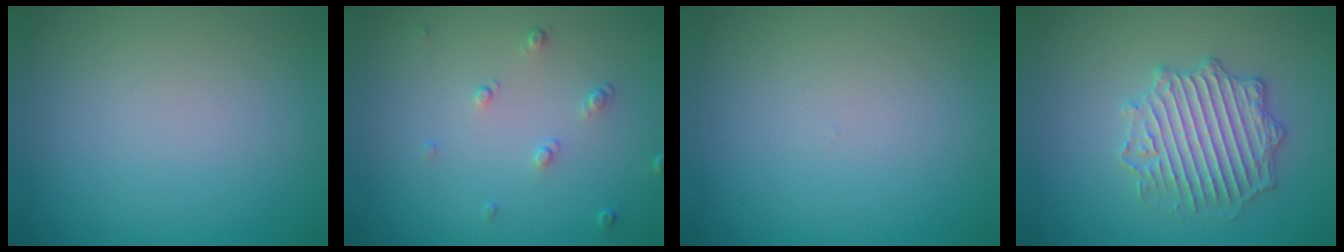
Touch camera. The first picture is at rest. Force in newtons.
{"total": 1.1, "press": 0.8, "slide": 0.8}
{"total": 0.0}
{"total": 4.1, "press": 4.1, "slide": 0.3}